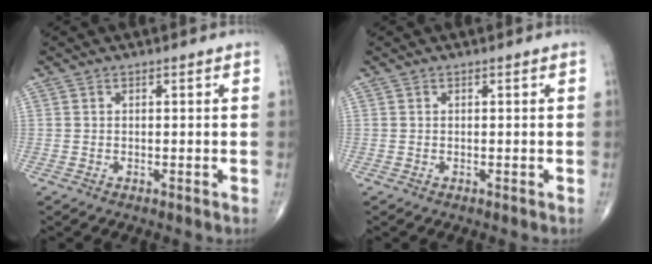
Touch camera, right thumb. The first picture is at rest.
{"total": 0.0}